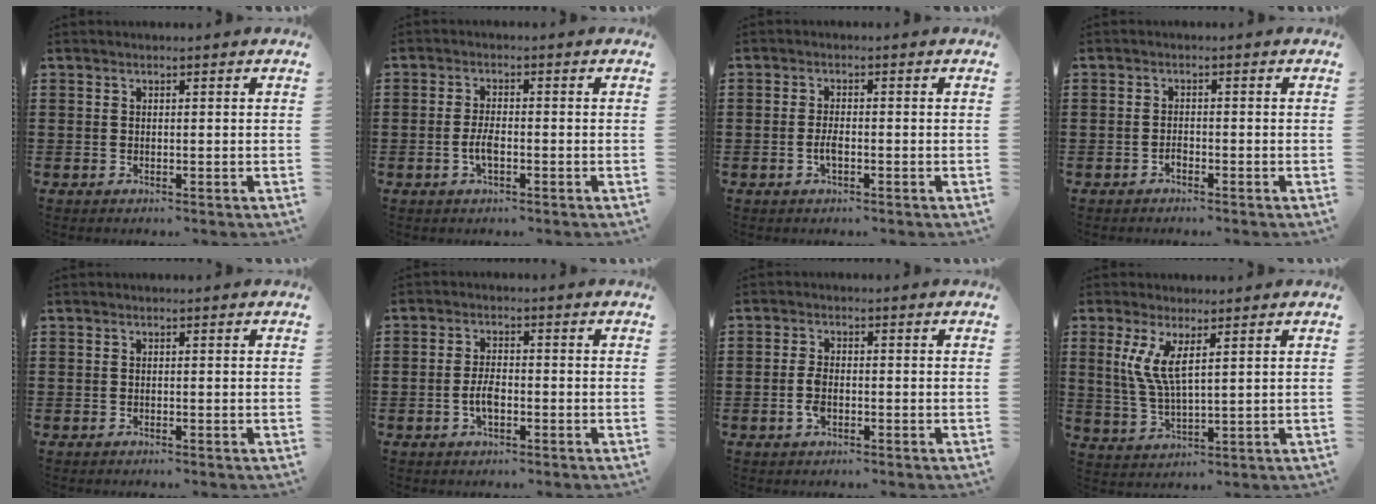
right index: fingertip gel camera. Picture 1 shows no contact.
{"total": 3.4, "force": [-1.0, 1.3, 3.0], "torque": [-0.069, -0.002, -0.022]}
{"total": 2.5, "force": [-0.7, 0.9, 2.2], "torque": [-0.049, -0.001, -0.016]}
{"total": 1.1, "force": [-0.8, 0.5, 0.6], "torque": [-0.014, -0.002, -0.016]}
{"total": 0.0}
{"total": 3.7, "force": [-1.1, 1.7, 3.1], "torque": [-0.071, 0.000, -0.022]}
{"total": 3.0, "force": [-0.9, 1.5, 2.5], "torque": [-0.062, -0.003, -0.019]}
{"total": 5.9, "force": [2.4, 1.7, 5.2], "torque": [-0.117, -0.003, 0.040]}